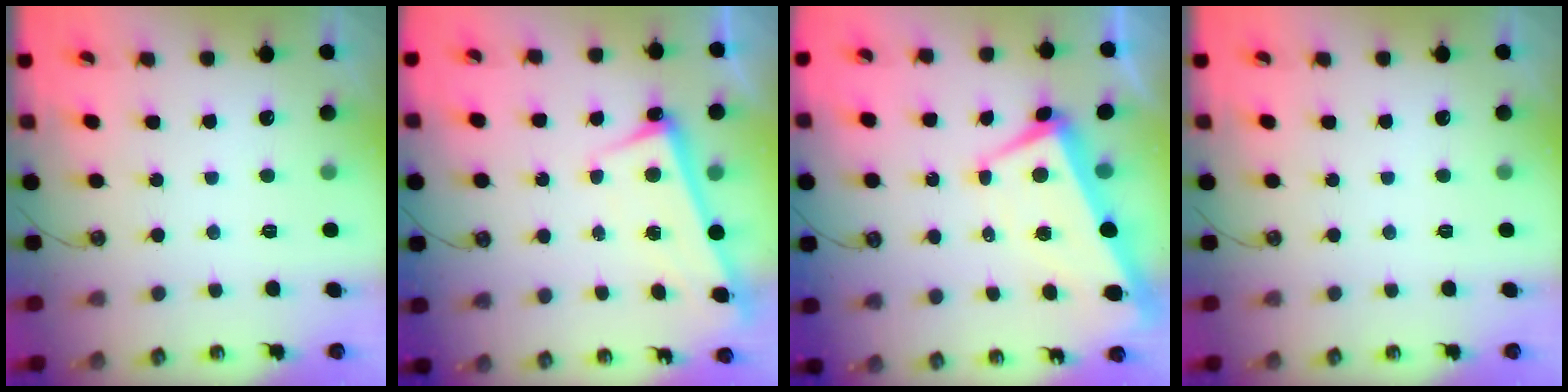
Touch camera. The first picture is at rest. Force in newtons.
{"total": 2.5, "press": 2.4, "slide": 0.7}
{"total": 2.0, "press": 1.6, "slide": 1.2}
{"total": 0.0}